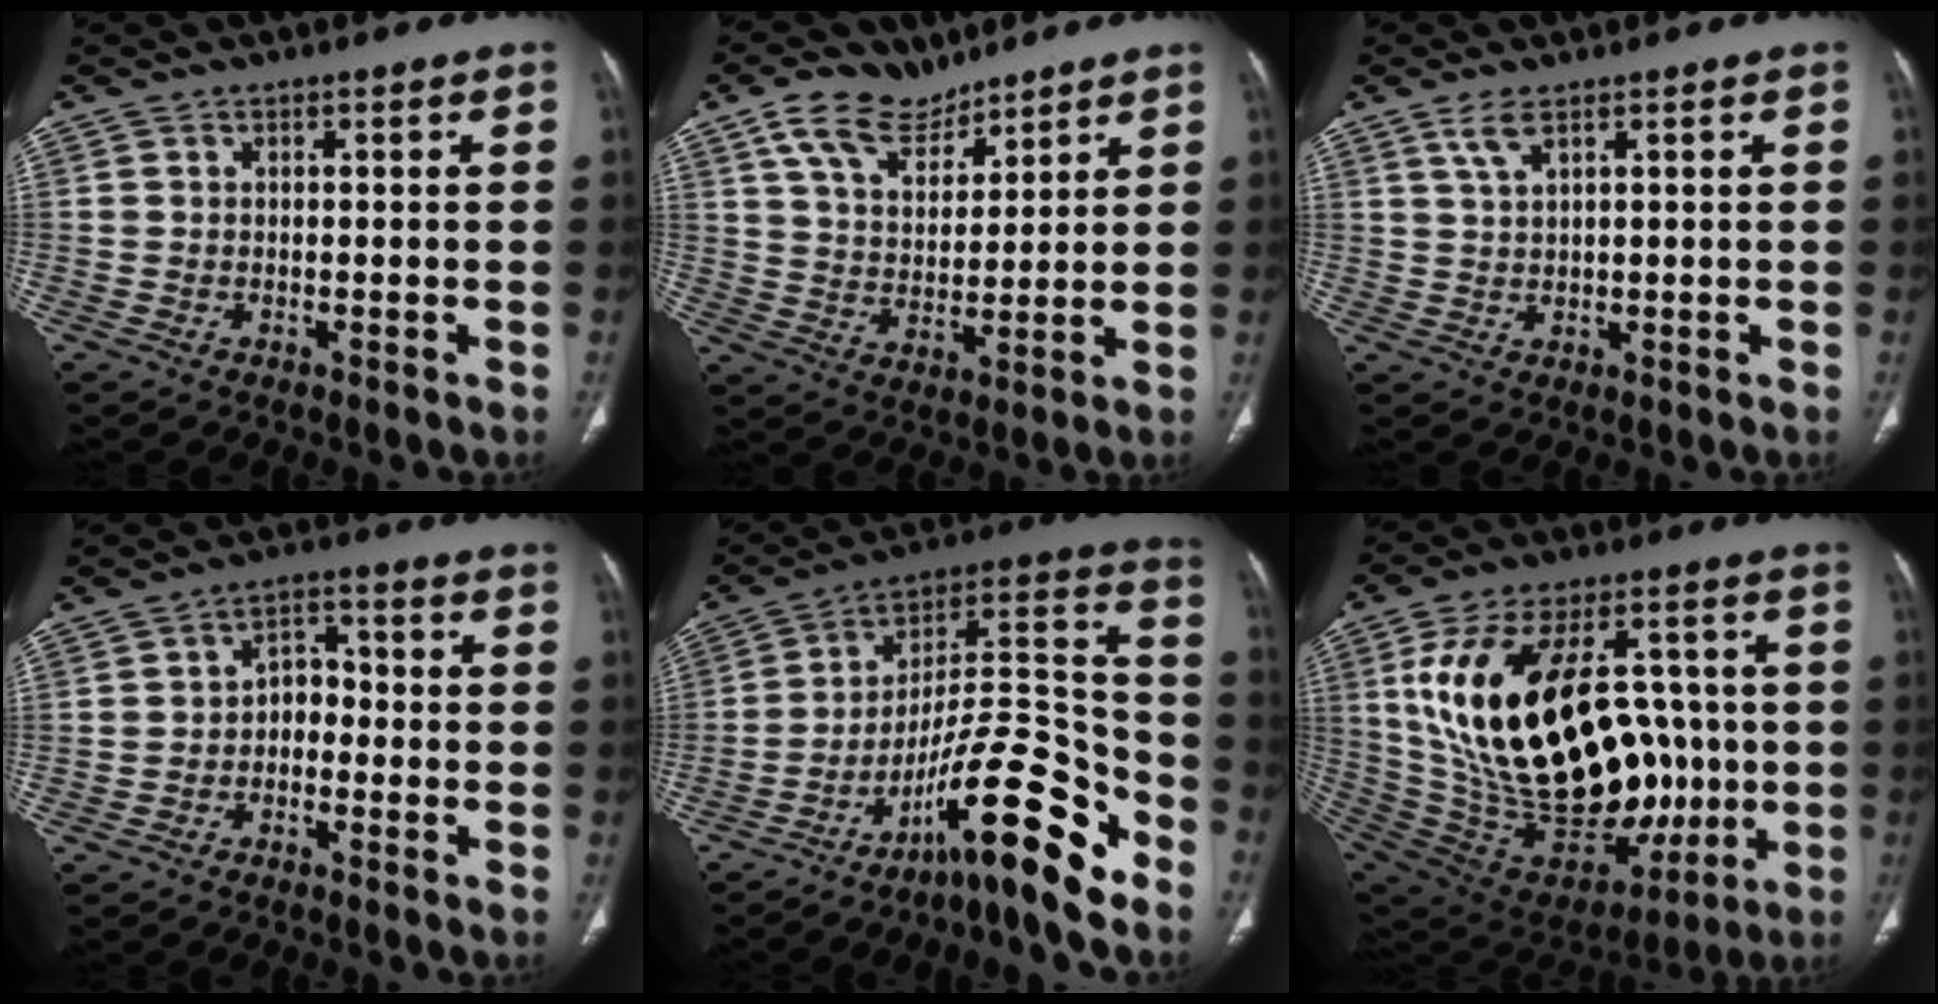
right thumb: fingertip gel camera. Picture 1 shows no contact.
{"total": 10.8, "force": [7.4, 6.1, 4.9], "torque": [-0.072, -0.032, 0.143]}
{"total": 3.5, "force": [2.1, 1.1, 2.5], "torque": [-0.057, -0.002, 0.050]}
{"total": 4.9, "force": [-1.5, 3.5, 3.0], "torque": [-0.030, 0.031, -0.036]}
{"total": 19.6, "force": [-12.5, 3.8, 14.6], "torque": [-0.223, 0.115, -0.201]}
{"total": 34.7, "force": [1.1, 20.2, 28.2], "torque": [-0.500, 0.007, 0.055]}